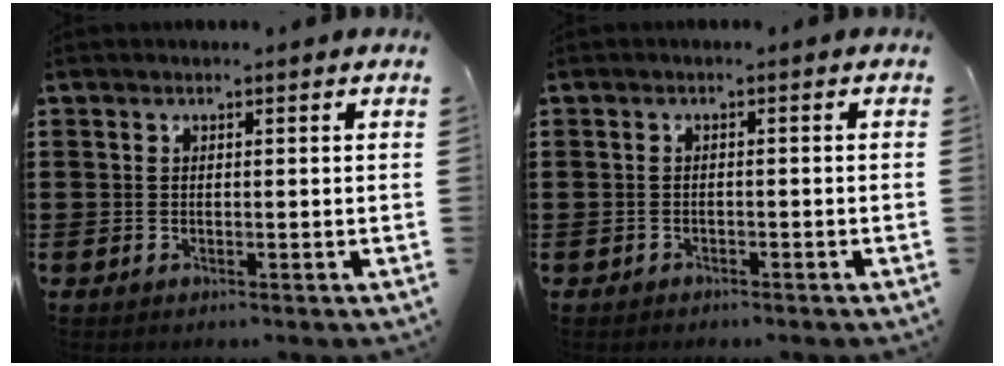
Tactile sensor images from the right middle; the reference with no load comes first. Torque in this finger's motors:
{"motor_torque": [-0.46, 0.42, -0.05, -0.01]}